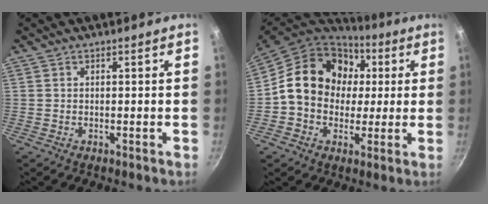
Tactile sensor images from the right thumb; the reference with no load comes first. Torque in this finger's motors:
{"motor_torque": [1.53, 2.66, 1.12, -0.61, 0.16]}